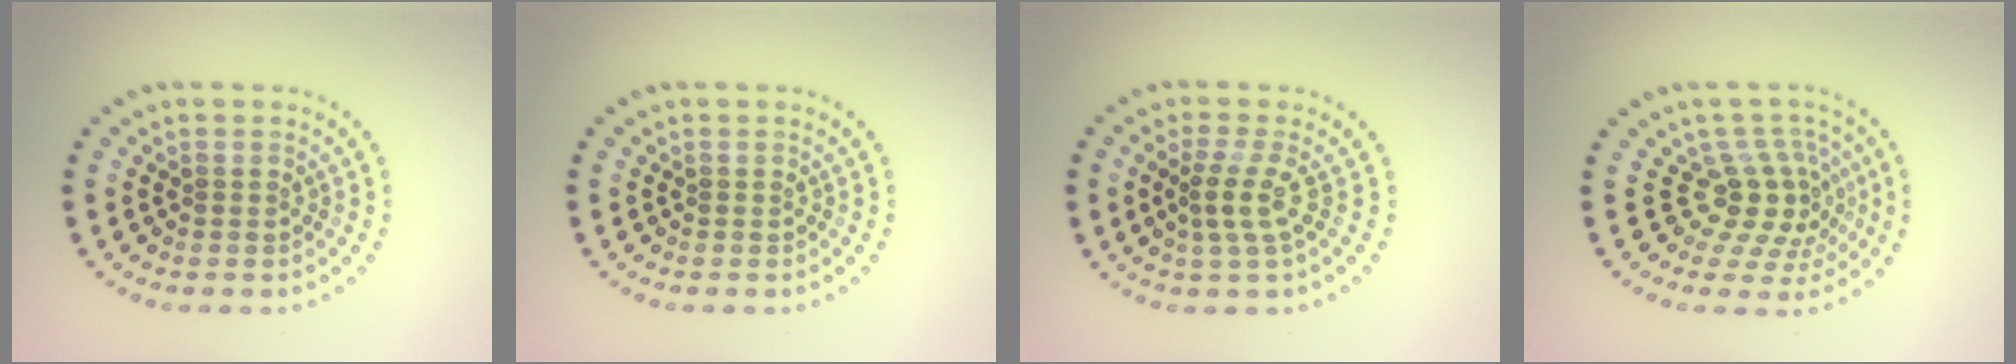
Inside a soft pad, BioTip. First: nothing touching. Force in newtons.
{"total": 0.0}
{"total": 2.5, "press": 1.7, "slide": 1.8}
{"total": 4.1, "press": 2.9, "slide": 2.9}